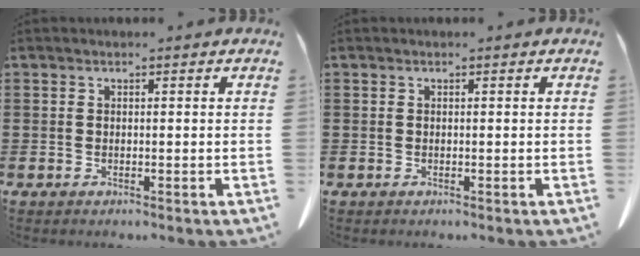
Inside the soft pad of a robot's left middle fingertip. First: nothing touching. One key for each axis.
{"total": 0.0}